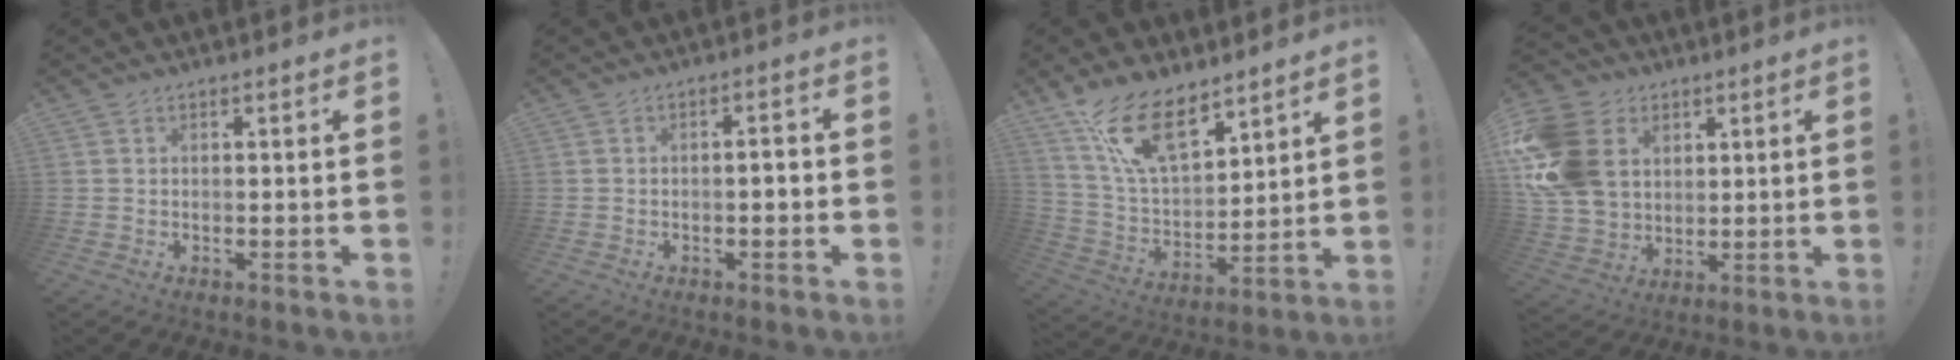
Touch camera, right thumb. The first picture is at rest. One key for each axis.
{"total": 2.8, "fx": -0.9, "fy": 0.6, "fz": 2.6, "tx": -0.050, "ty": 0.008, "tz": -0.017}
{"total": 17.3, "fx": 11.5, "fy": 7.7, "fz": 10.3, "tx": -0.198, "ty": -0.071, "tz": 0.212}
{"total": 20.4, "fx": 5.1, "fy": 15.9, "fz": 11.8, "tx": -0.237, "ty": -0.013, "tz": 0.102}